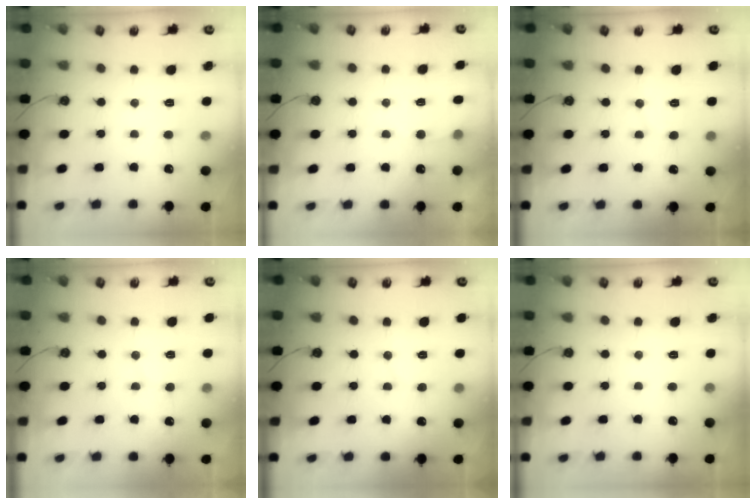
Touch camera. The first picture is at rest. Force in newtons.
{"total": 4.3, "press": 4.1, "slide": 1.3}
{"total": 4.0, "press": 4.0, "slide": 0.5}
{"total": 3.0, "press": 3.0, "slide": 0.2}
{"total": 3.4, "press": 3.4, "slide": 0.4}
{"total": 0.0}